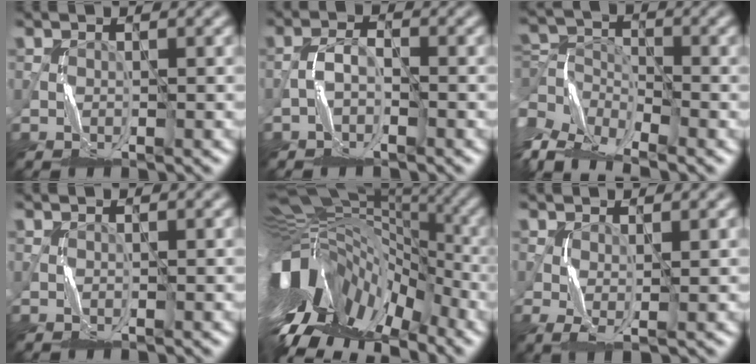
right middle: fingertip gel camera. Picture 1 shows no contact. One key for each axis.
{"total": 1.9, "fx": -1.3, "fy": 0.8, "fz": 1.1, "tx": -0.016, "ty": 0.008, "tz": -0.029}
{"total": 8.8, "fx": -6.1, "fy": 4.0, "fz": 4.9, "tx": -0.089, "ty": -0.002, "tz": -0.111}
{"total": 0.0}
{"total": 15.5, "fx": -4.4, "fy": 9.3, "fz": 11.6, "tx": -0.227, "ty": 0.002, "tz": -0.068}
{"total": 1.7, "fx": 0.1, "fy": 0.5, "fz": 1.6, "tx": -0.040, "ty": -0.002, "tz": 0.003}